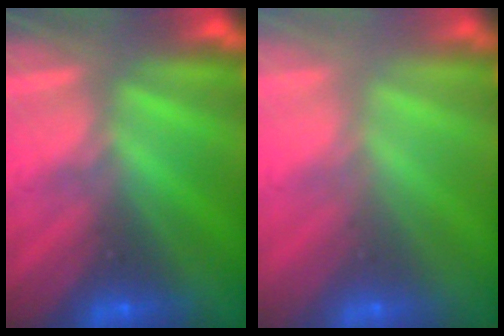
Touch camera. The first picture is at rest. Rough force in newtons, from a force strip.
{"total": 2.8}